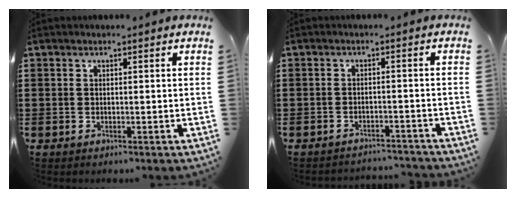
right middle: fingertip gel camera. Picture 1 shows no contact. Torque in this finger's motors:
{"motor_torque": [0.00, -0.01, -0.33, -0.08]}